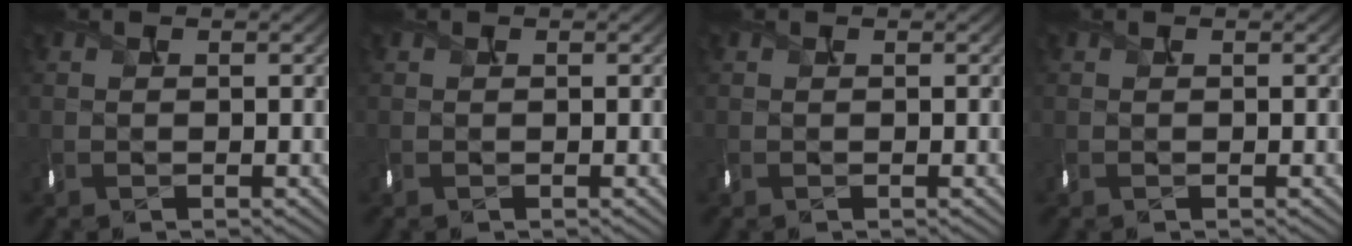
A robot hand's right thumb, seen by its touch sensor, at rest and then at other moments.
{"total": 0.0}
{"total": 0.0}
{"total": 0.0}